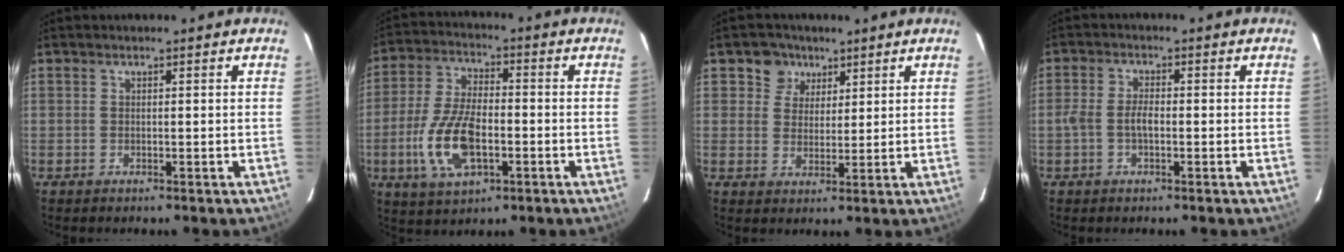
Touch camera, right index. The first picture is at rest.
{"total": 13.1, "force": [-3.7, 6.1, 11.0], "torque": [-0.234, -0.001, -0.066]}
{"total": 5.2, "force": [2.8, 4.3, 0.6], "torque": [0.002, 0.009, 0.045]}
{"total": 3.2, "force": [-0.9, 1.3, 2.8], "torque": [-0.062, 0.006, -0.019]}